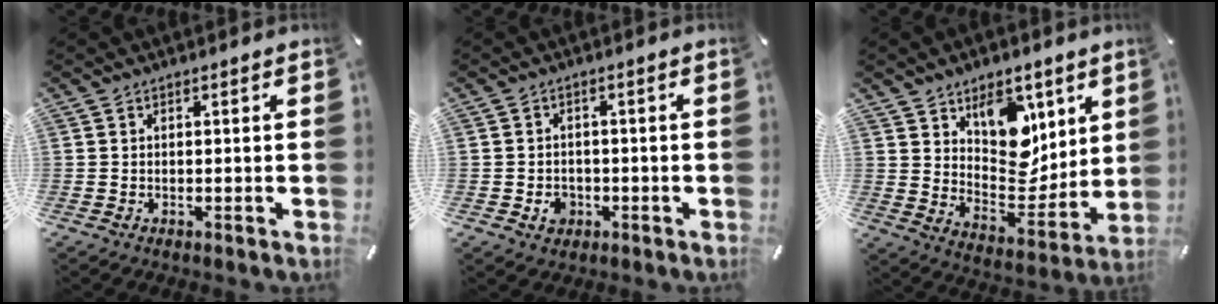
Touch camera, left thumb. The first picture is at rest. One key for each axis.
{"total": 3.8, "fx": -1.2, "fy": 3.3, "fz": 1.5, "tx": -0.017, "ty": 0.002, "tz": -0.022}
{"total": 13.1, "fx": 7.5, "fy": 9.3, "fz": 5.4, "tx": -0.049, "ty": -0.075, "tz": 0.137}